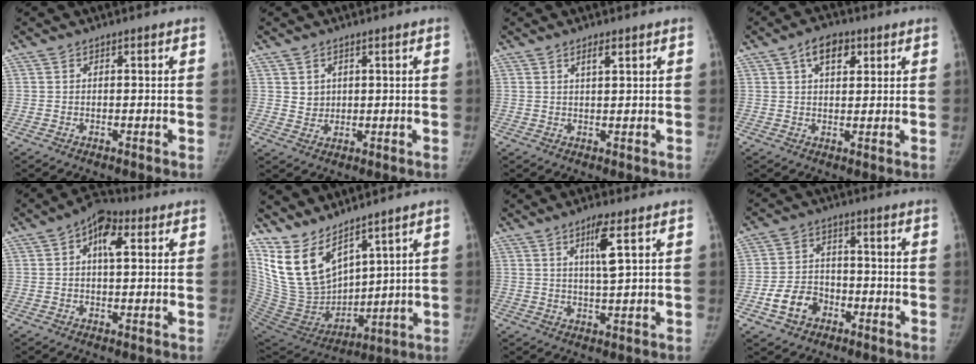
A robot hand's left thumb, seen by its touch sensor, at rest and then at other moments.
{"total": 2.7, "force": [1.0, 2.4, 0.8], "torque": [-0.003, -0.009, 0.023]}
{"total": 2.3, "force": [1.3, 0.7, 1.8], "torque": [-0.029, -0.005, 0.023]}
{"total": 6.2, "force": [2.7, 3.6, 4.2], "torque": [-0.049, -0.002, 0.040]}
{"total": 7.1, "force": [2.2, 3.8, 5.6], "torque": [-0.079, 0.011, 0.025]}
{"total": 13.8, "force": [10.1, 5.8, 7.5], "torque": [-0.117, -0.068, 0.225]}
{"total": 5.6, "force": [2.5, 0.7, 5.0], "torque": [-0.092, -0.013, 0.047]}
{"total": 8.0, "force": [-3.7, 6.1, 3.8], "torque": [-0.055, 0.029, -0.064]}